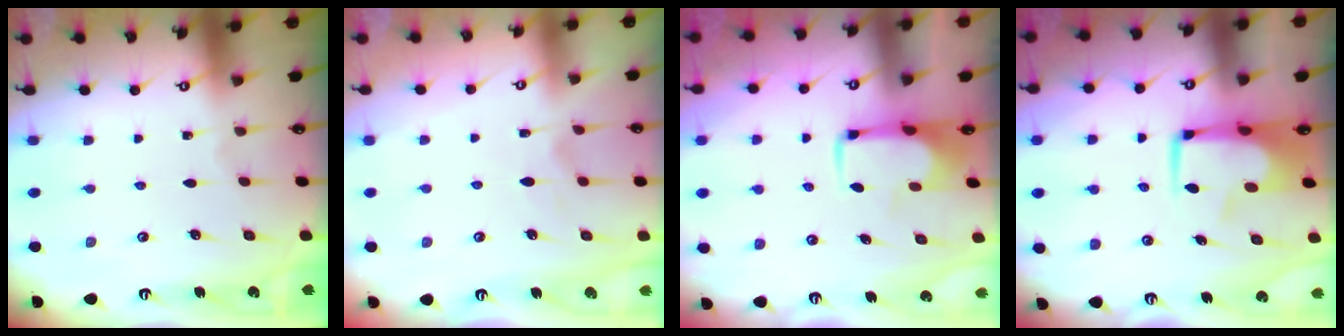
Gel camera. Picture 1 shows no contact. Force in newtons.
{"total": 1.7, "press": 1.2, "slide": 1.2}
{"total": 2.0, "press": 1.9, "slide": 0.5}
{"total": 6.2, "press": 6.1, "slide": 1.3}